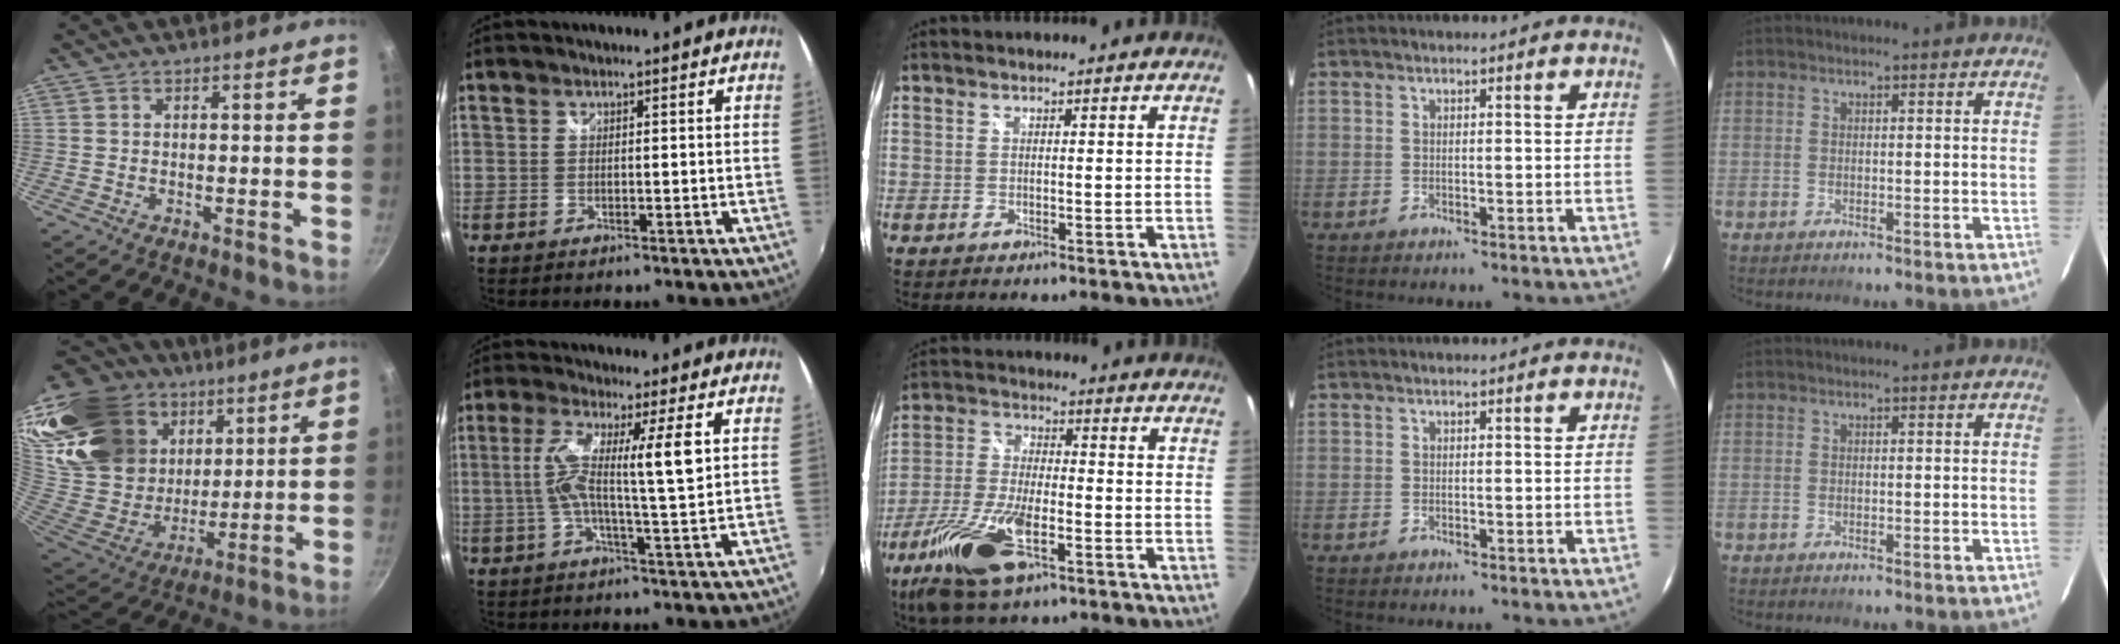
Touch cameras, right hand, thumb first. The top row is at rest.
{"thumb": {"total": 30.1, "force": [15.9, 21.0, 14.6], "torque": [-0.271, -0.042, 0.312]}, "index": {"total": 9.9, "force": [1.2, -0.4, 9.8], "torque": [-0.175, -0.003, 0.019]}, "middle": {"total": 15.7, "force": [-8.1, 6.3, 11.9], "torque": [-0.258, -0.029, -0.156]}}